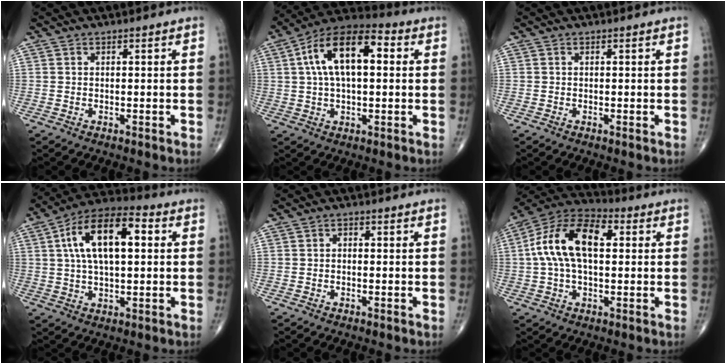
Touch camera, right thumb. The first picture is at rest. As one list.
[{"total": 15.5, "force": [3.1, 7.6, 13.1], "torque": [-0.221, 0.027, 0.044]}, {"total": 0.0}, {"total": 15.9, "force": [3.4, 7.5, 13.6], "torque": [-0.230, 0.022, 0.050]}, {"total": 0.8, "force": [-0.2, 0.6, 0.5], "torque": [0.000, 0.001, -0.008]}, {"total": 15.6, "force": [2.3, 8.5, 12.9], "torque": [-0.243, 0.035, 0.034]}]